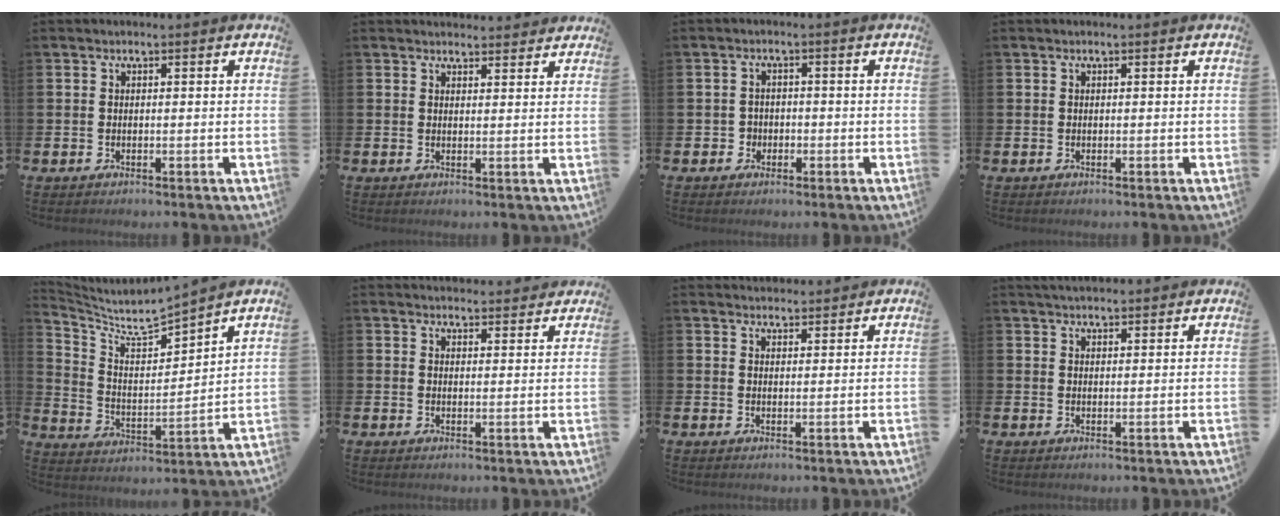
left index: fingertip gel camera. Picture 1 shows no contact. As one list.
[{"total": 2.4, "force": [2.4, 0.5, -0.1], "torque": [0.008, -0.013, 0.042]}, {"total": 1.8, "force": [-0.7, 1.6, 0.0], "torque": [-0.006, 0.005, -0.019]}, {"total": 0.0}, {"total": 5.9, "force": [5.4, 1.0, 2.2], "torque": [-0.078, -0.047, 0.086]}, {"total": 3.2, "force": [3.1, 0.6, -0.1], "torque": [0.005, -0.019, 0.055]}, {"total": 2.6, "force": [2.5, 0.6, -0.2], "torque": [0.005, -0.014, 0.045]}, {"total": 2.7, "force": [2.7, 0.5, 0.3], "torque": [-0.010, -0.007, 0.049]}]